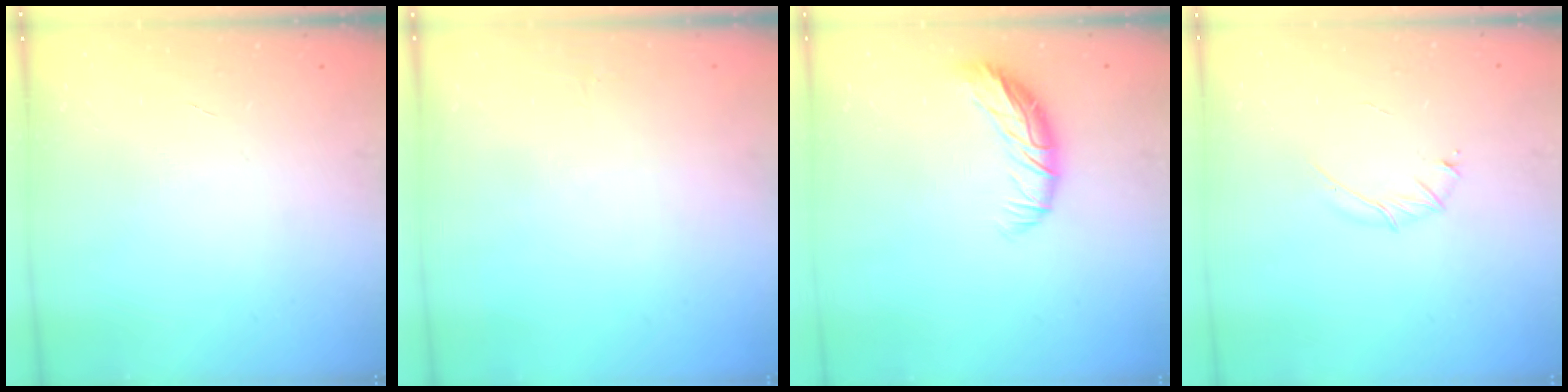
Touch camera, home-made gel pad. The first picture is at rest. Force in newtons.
{"total": 0.0}
{"total": 9.3, "press": 9.1, "slide": 2.1}
{"total": 3.2, "press": 3.1, "slide": 0.9}